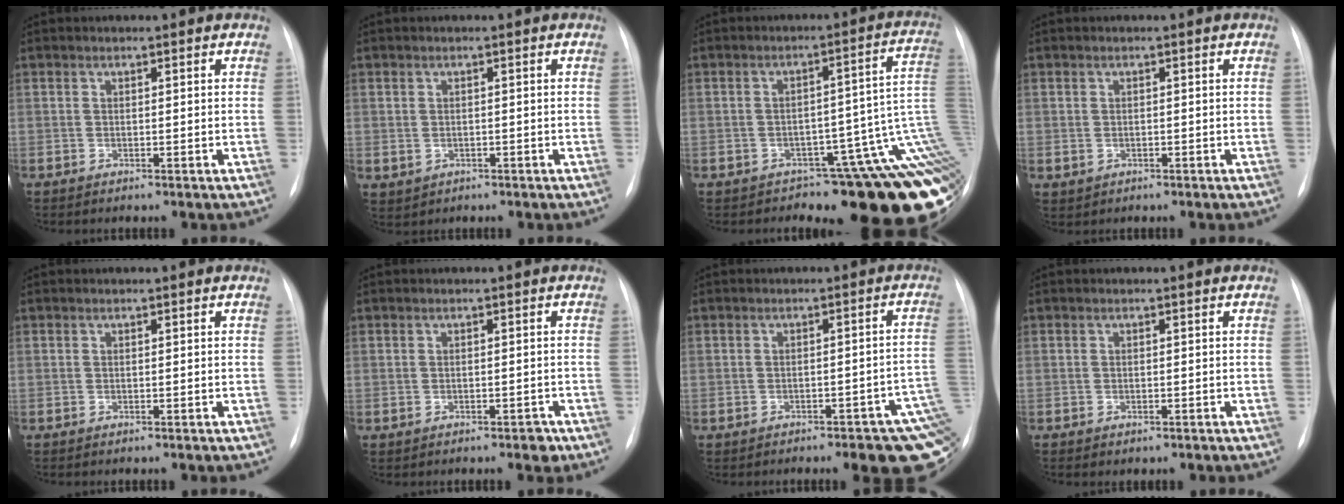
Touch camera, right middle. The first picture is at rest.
{"total": 2.1, "force": [-0.4, 1.9, 0.7], "torque": [-0.011, 0.002, 0.006]}
{"total": 15.9, "force": [-7.8, 5.1, 12.9], "torque": [-0.028, 0.073, -0.080]}
{"total": 1.3, "force": [-0.2, 1.2, 0.5], "torque": [-0.008, 0.002, 0.003]}
{"total": 0.0}
{"total": 1.6, "force": [-0.9, 0.7, 1.1], "torque": [-0.014, 0.010, -0.006]}
{"total": 11.2, "force": [-4.7, 3.0, 9.7], "torque": [-0.081, 0.022, -0.048]}
{"total": 0.7, "force": [-0.3, 0.5, 0.3], "torque": [-0.006, 0.000, -0.003]}